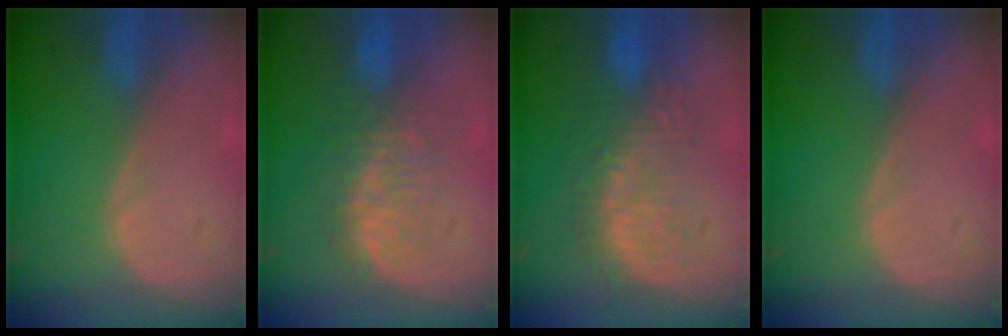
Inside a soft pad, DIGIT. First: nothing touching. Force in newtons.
{"total": 7.8, "press": 7.4, "slide": 2.4}
{"total": 8.9, "press": 8.8, "slide": 1.5}
{"total": 0.0}